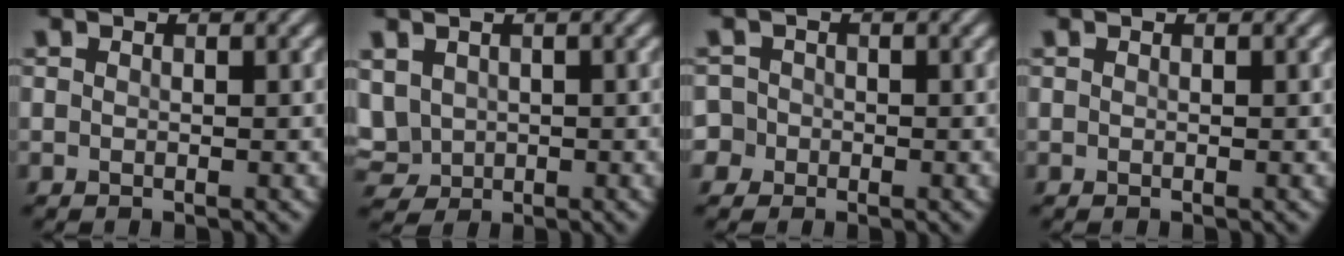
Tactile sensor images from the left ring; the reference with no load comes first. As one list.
[{"total": 3.3, "force": [0.4, 2.8, 1.6], "torque": [-0.053, -0.004, 0.019]}, {"total": 2.4, "force": [-0.8, 2.2, 0.3], "torque": [0.012, 0.011, -0.029]}, {"total": 0.0}]